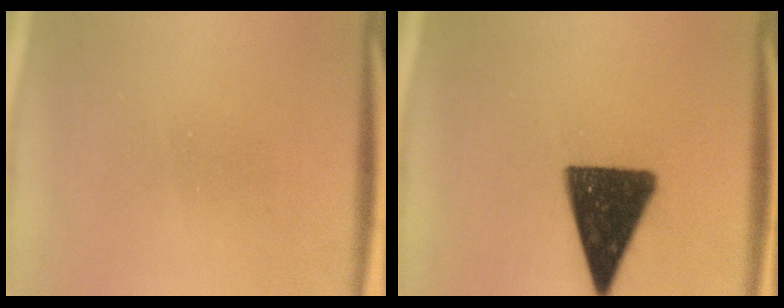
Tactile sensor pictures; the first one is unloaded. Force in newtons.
{"total": 14.6}